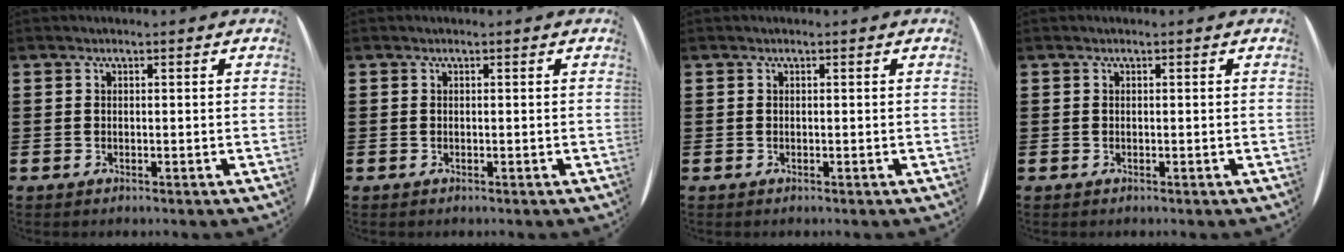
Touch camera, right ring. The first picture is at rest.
{"total": 0.0}
{"total": 0.0}
{"total": 0.0}